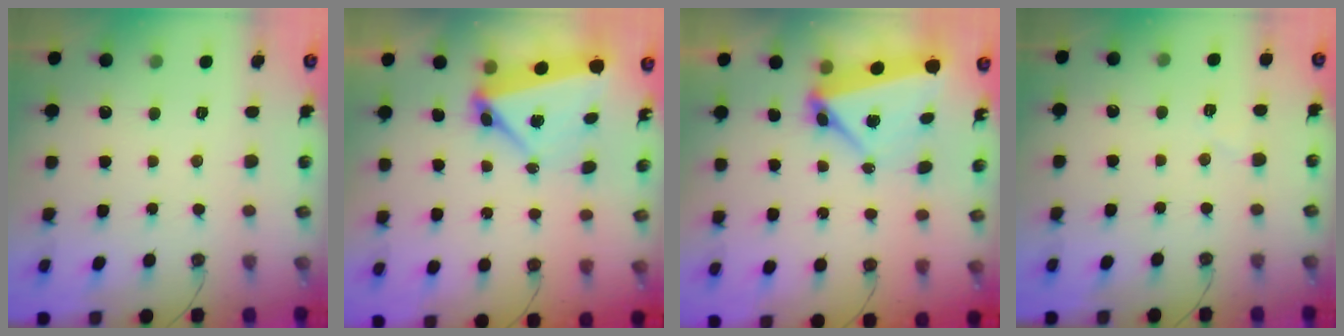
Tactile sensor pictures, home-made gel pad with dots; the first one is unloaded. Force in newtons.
{"total": 7.0, "press": 7.0, "slide": 0.8}
{"total": 7.0, "press": 7.0, "slide": 0.8}
{"total": 3.8, "press": 3.3, "slide": 1.9}